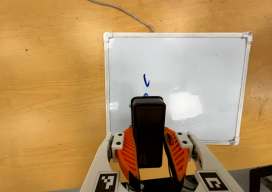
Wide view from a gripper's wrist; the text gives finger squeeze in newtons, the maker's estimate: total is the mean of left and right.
{"total": 6.1, "left": 5.5, "right": 6.7}